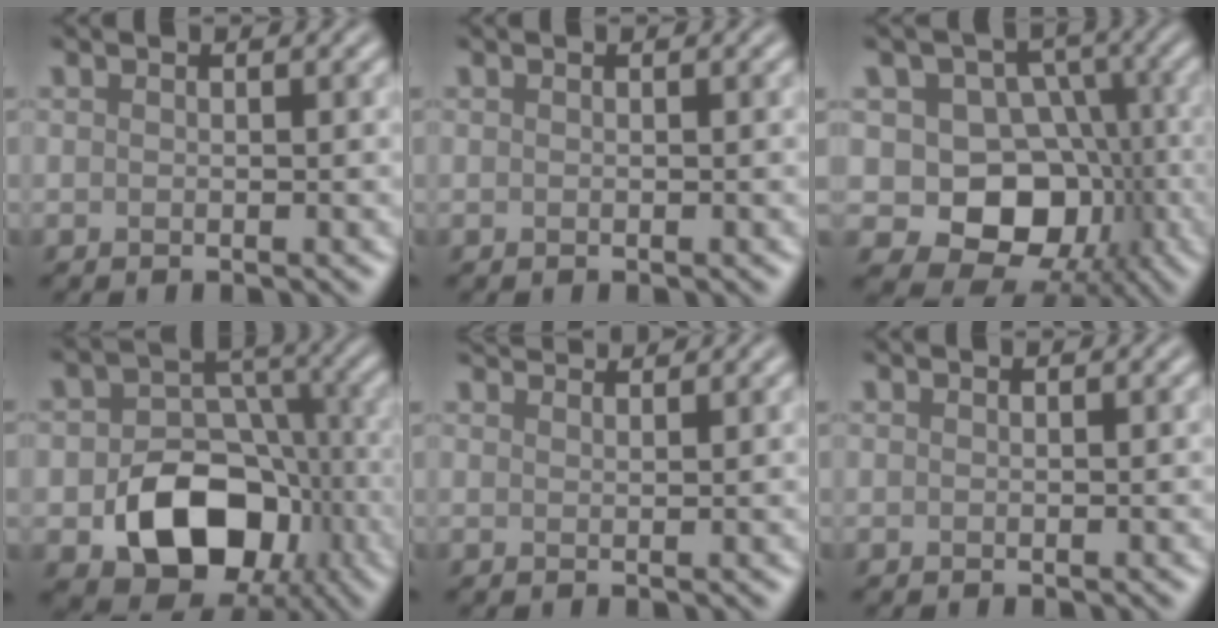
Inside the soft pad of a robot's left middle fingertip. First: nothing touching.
{"total": 0.0}
{"total": 10.4, "force": [-1.2, 8.8, 5.4], "torque": [-0.061, -0.001, -0.045]}
{"total": 10.6, "force": [-3.8, 7.5, 6.5], "torque": [-0.106, -0.008, -0.059]}
{"total": 2.6, "force": [2.5, 0.2, 0.6], "torque": [-0.019, 0.009, 0.035]}
{"total": 0.0}